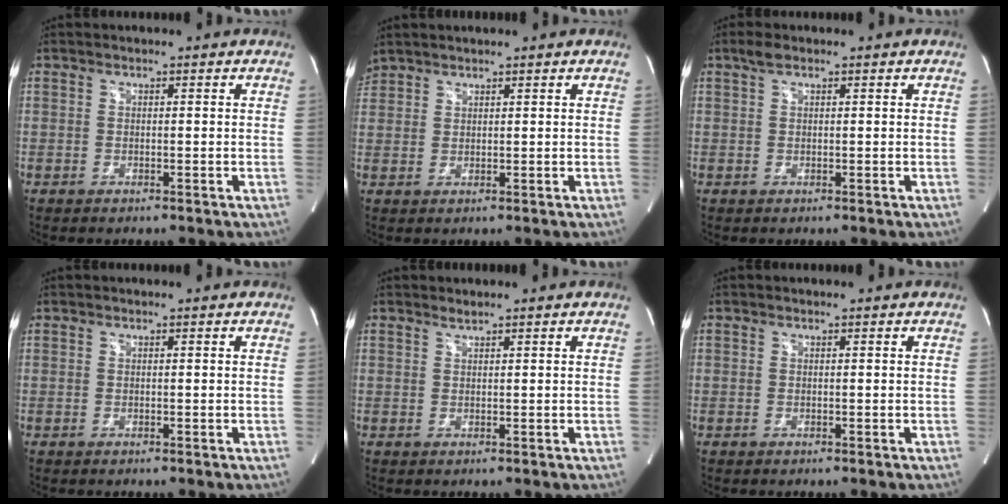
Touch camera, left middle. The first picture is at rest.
{"total": 3.1, "force": [3.0, 0.8, 0.6], "torque": [-0.019, 0.030, 0.060]}
{"total": 1.7, "force": [1.2, 0.6, 1.1], "torque": [-0.027, 0.013, 0.022]}
{"total": 0.0}
{"total": 0.7, "force": [0.6, -0.2, 0.1], "torque": [-0.007, -0.003, 0.014]}
{"total": 0.0}